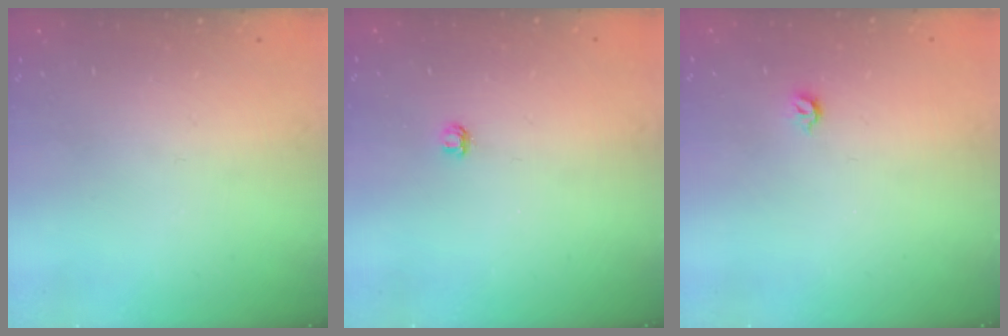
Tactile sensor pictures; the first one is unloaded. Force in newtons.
{"total": 2.8, "press": 2.8, "slide": 0.3}
{"total": 3.9, "press": 3.8, "slide": 0.7}